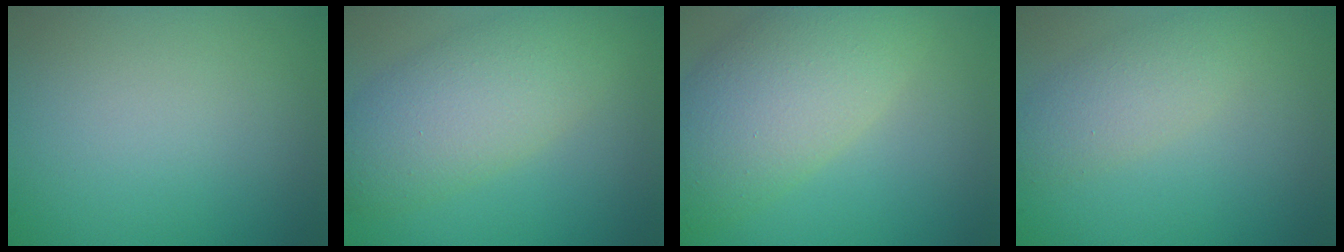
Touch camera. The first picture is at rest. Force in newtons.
{"total": 6.1, "press": 6.1, "slide": 0.4}
{"total": 8.2, "press": 8.2, "slide": 0.4}
{"total": 2.9, "press": 2.9, "slide": 0.3}